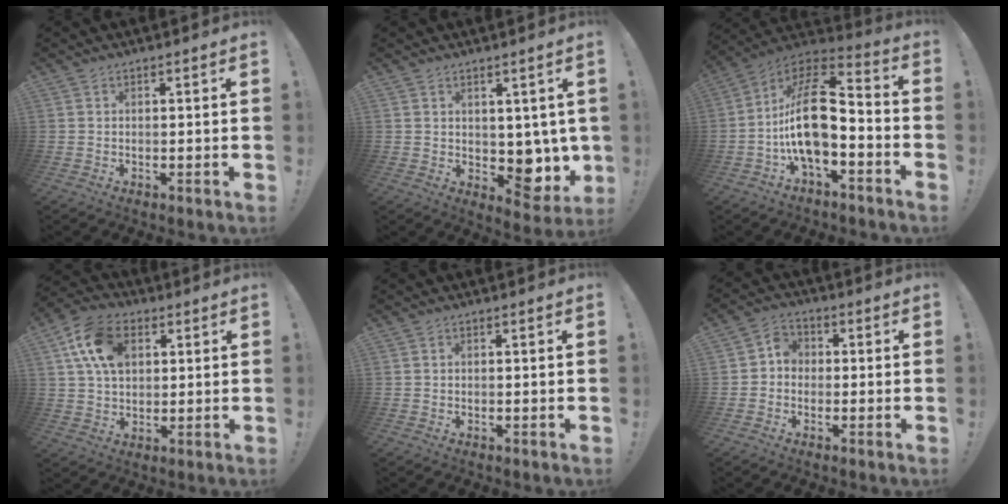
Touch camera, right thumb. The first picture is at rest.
{"total": 8.2, "force": [0.1, 6.6, 4.9], "torque": [-0.033, -0.016, 0.016]}
{"total": 18.0, "force": [-2.7, 8.8, 15.4], "torque": [-0.293, 0.022, -0.044]}
{"total": 13.7, "force": [4.5, 9.5, 8.9], "torque": [-0.150, 0.004, 0.089]}
{"total": 0.0}
{"total": 4.5, "force": [-1.3, 3.9, 2.0], "torque": [-0.036, 0.018, -0.022]}